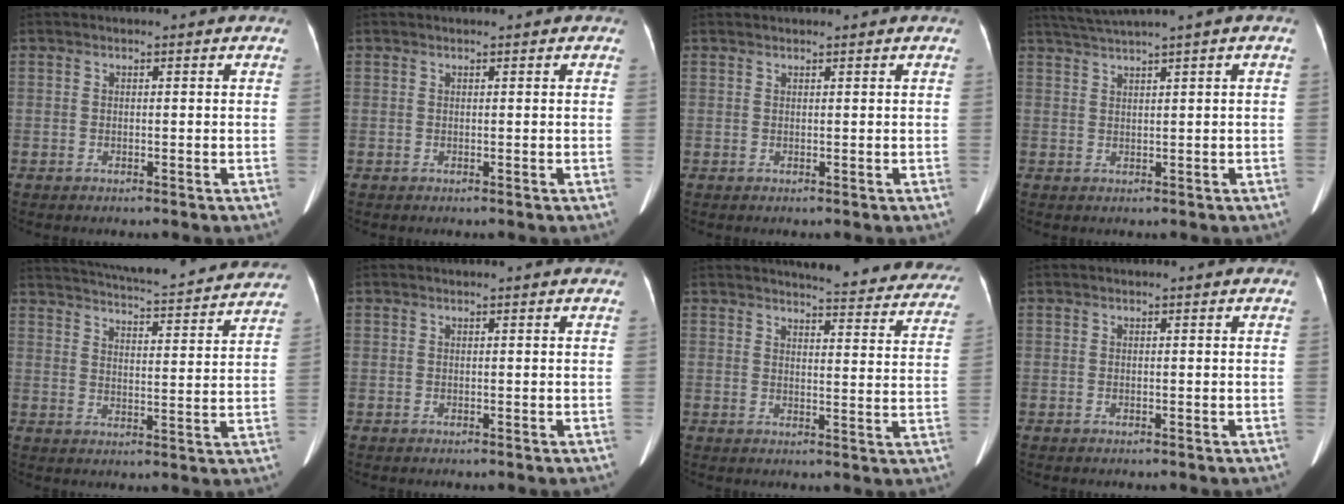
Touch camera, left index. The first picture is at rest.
{"total": 1.2, "force": [0.9, 0.5, 0.6], "torque": [-0.009, 0.012, 0.006]}
{"total": 0.8, "force": [0.8, 0.1, 0.1], "torque": [-0.004, 0.013, 0.015]}
{"total": 2.5, "force": [2.0, -0.9, 1.1], "torque": [-0.027, 0.010, 0.051]}
{"total": 24.5, "force": [22.6, 3.2, 9.0], "torque": [-0.151, -0.026, 0.284]}
{"total": 0.8, "force": [0.8, 0.0, 0.3], "torque": [-0.007, 0.009, 0.011]}
{"total": 20.3, "force": [19.3, 3.1, 5.7], "torque": [-0.048, -0.082, 0.200]}
{"total": 0.0}